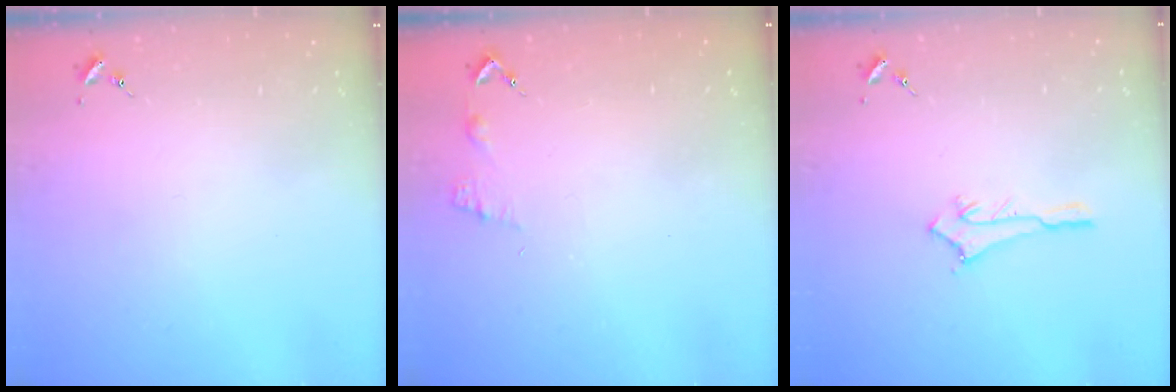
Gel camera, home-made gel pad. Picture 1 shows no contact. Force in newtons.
{"total": 6.7, "press": 6.7, "slide": 0.5}
{"total": 5.3, "press": 5.3, "slide": 0.4}